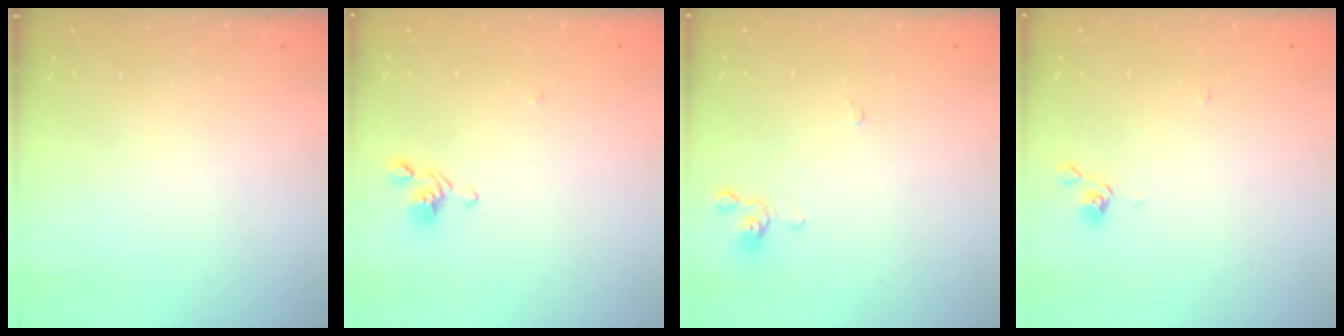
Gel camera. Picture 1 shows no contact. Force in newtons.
{"total": 1.4, "press": 1.2, "slide": 0.6}
{"total": 0.0}
{"total": 2.2, "press": 2.1, "slide": 0.4}